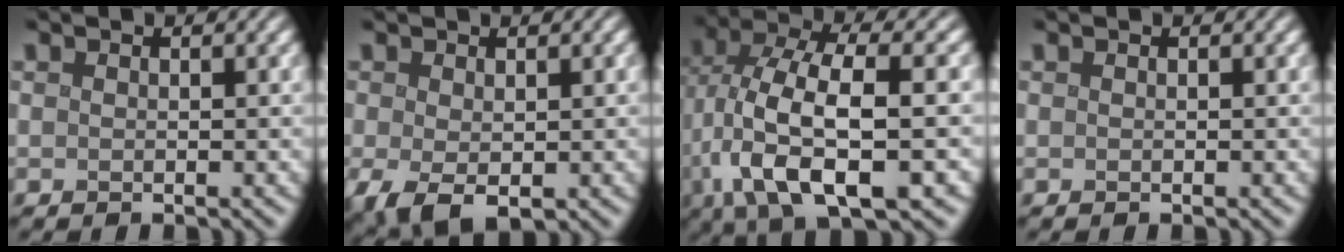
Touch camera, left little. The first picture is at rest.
{"total": 3.2, "force": [-1.0, 1.5, 2.6], "torque": [-0.056, -0.007, -0.010]}
{"total": 10.9, "force": [-1.8, 4.2, 9.9], "torque": [-0.195, 0.003, -0.026]}
{"total": 0.0}